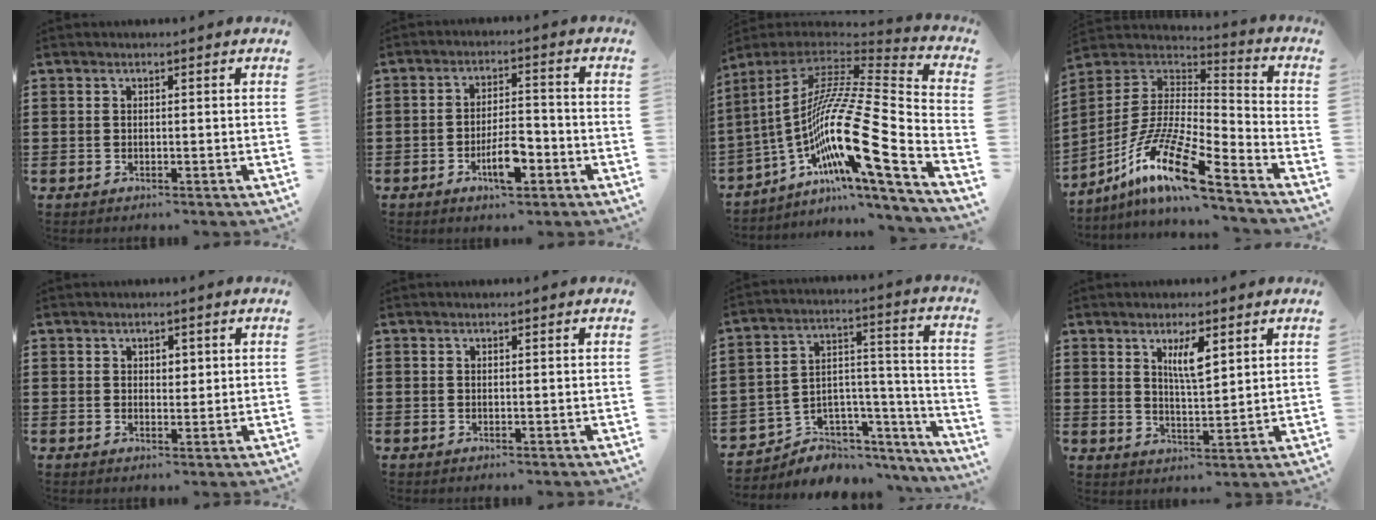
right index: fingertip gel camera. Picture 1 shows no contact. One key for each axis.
{"total": 6.3, "fx": -3.0, "fy": 2.3, "fz": 5.1, "tx": -0.096, "ty": 0.006, "tz": -0.055}
{"total": 16.9, "fx": -5.1, "fy": 2.2, "fz": 15.9, "tx": -0.331, "ty": -0.027, "tz": -0.105}
{"total": 15.0, "fx": -10.3, "fy": 2.7, "fz": 10.6, "tx": -0.216, "ty": 0.008, "tz": -0.196}
{"total": 1.5, "fx": 0.8, "fy": 1.1, "fz": 0.7, "tx": -0.008, "ty": 0.005, "tz": 0.012}
{"total": 0.0}
{"total": 4.6, "fx": -3.0, "fy": 3.5, "fz": 0.1, "tx": -0.019, "ty": -0.006, "tz": -0.056}
{"total": 4.8, "fx": 2.4, "fy": 1.3, "fz": 4.0, "tx": -0.076, "ty": 0.003, "tz": 0.039}